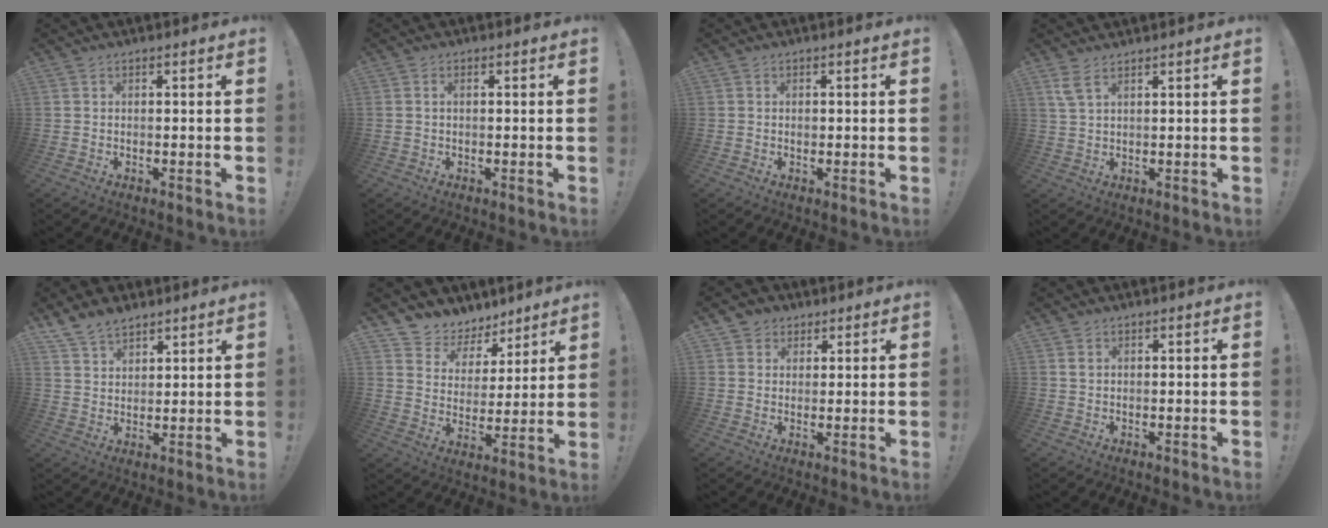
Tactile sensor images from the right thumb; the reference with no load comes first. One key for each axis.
{"total": 1.0, "fx": 0.3, "fy": 0.5, "fz": 0.8, "tx": -0.024, "ty": 0.006, "tz": 0.006}
{"total": 0.7, "fx": -0.1, "fy": 0.6, "fz": 0.2, "tx": 0.000, "ty": 0.002, "tz": -0.004}
{"total": 4.1, "fx": 2.8, "fy": 1.0, "fz": 2.9, "tx": -0.052, "ty": -0.009, "tz": 0.050}
{"total": 7.4, "fx": 6.4, "fy": 3.1, "fz": 2.1, "tx": -0.052, "ty": -0.035, "tz": 0.125}
{"total": 7.7, "fx": 5.6, "fy": 5.3, "fz": 0.3, "tx": -0.017, "ty": -0.049, "tz": 0.113}
{"total": 3.8, "fx": 1.8, "fy": 3.4, "fz": 0.1, "tx": 0.002, "ty": -0.008, "tz": 0.033}
{"total": 1.2, "fx": 0.6, "fy": 0.8, "fz": 0.7, "tx": -0.010, "ty": -0.001, "tz": 0.010}